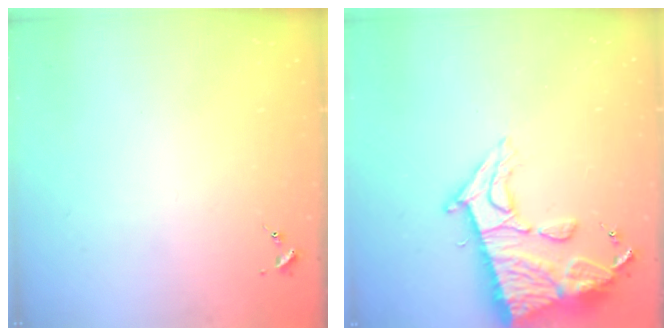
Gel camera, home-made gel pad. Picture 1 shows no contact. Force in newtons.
{"total": 15.6, "press": 15.6, "slide": 1.3}